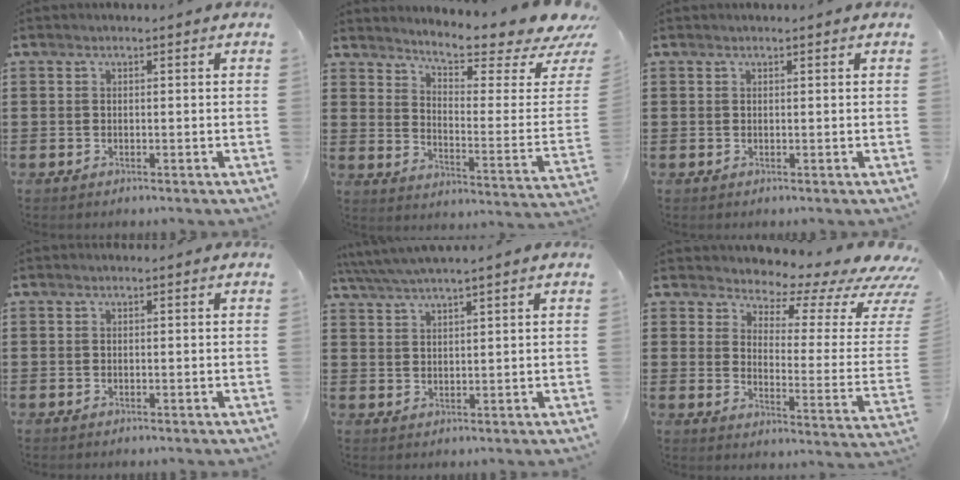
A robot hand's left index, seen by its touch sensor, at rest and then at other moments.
{"total": 7.3, "force": [6.4, 0.4, 3.5], "torque": [-0.072, -0.061, 0.103]}
{"total": 0.0}
{"total": 0.0}
{"total": 3.4, "force": [3.0, -0.4, 1.5], "torque": [-0.038, -0.006, 0.053]}
{"total": 4.8, "force": [4.1, 1.6, 2.1], "torque": [-0.042, -0.044, 0.062]}